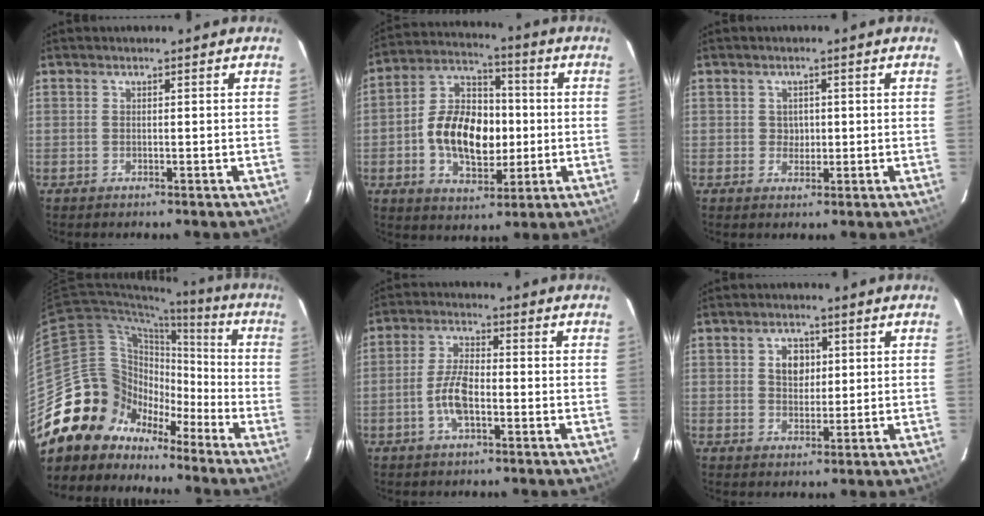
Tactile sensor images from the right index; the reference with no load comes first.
{"total": 15.1, "force": [-1.8, 9.7, 11.5], "torque": [-0.221, 0.026, -0.026]}
{"total": 2.1, "force": [0.1, 2.1, 0.4], "torque": [-0.002, 0.006, 0.003]}
{"total": 17.8, "force": [-11.8, 12.7, 4.0], "torque": [-0.085, 0.063, -0.202]}
{"total": 6.6, "force": [-2.2, 2.5, 5.7], "torque": [-0.120, 0.007, -0.042]}
{"total": 4.5, "force": [1.2, 3.4, 2.7], "torque": [-0.040, 0.010, 0.024]}